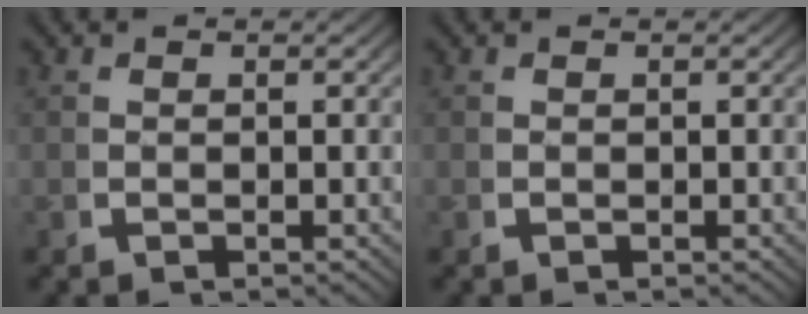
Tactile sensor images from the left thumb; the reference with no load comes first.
{"total": 0.0}